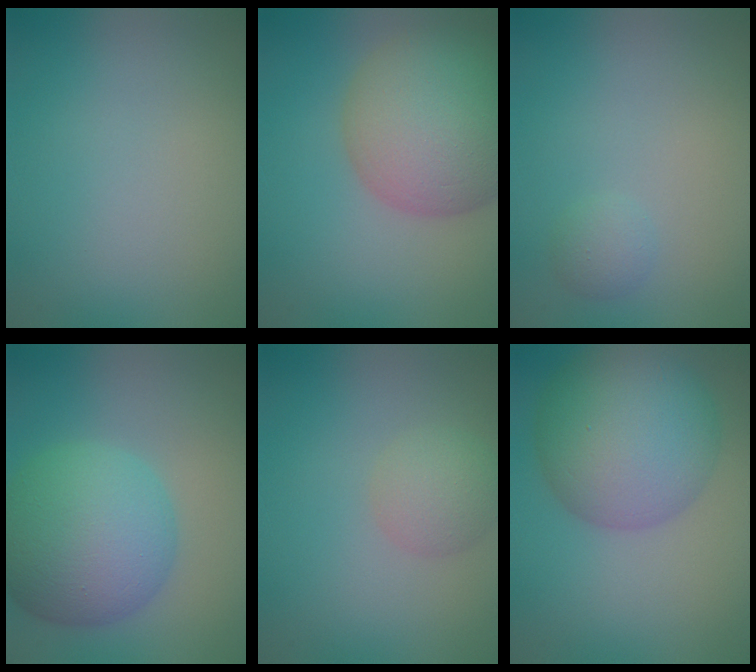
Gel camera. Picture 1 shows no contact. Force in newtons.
{"total": 11.1, "press": 11.1, "slide": 0.7}
{"total": 1.1, "press": 1.1, "slide": 0.1}
{"total": 9.0, "press": 9.0, "slide": 0.2}
{"total": 2.7, "press": 2.7, "slide": 0.2}
{"total": 9.5, "press": 9.5, "slide": 0.2}